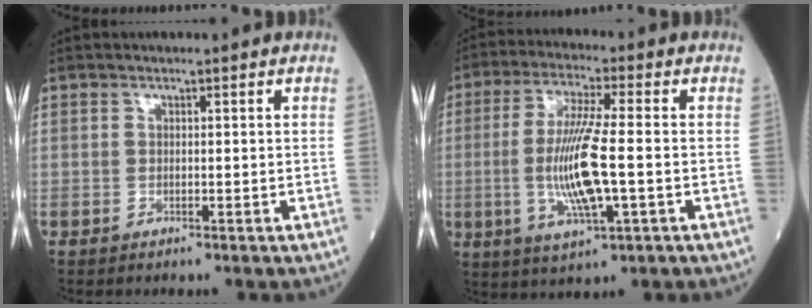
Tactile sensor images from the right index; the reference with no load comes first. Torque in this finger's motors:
{"motor_torque": [0.34, -0.08, 0.38, 0.18]}